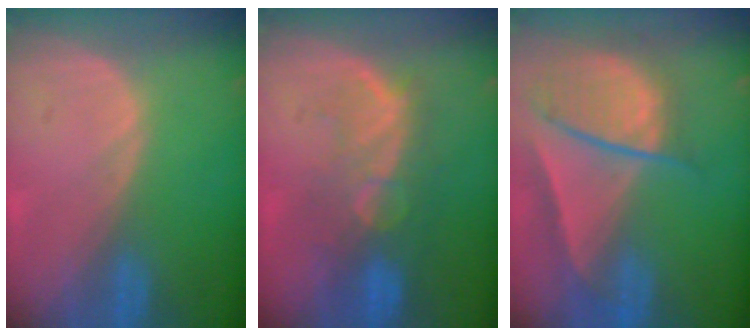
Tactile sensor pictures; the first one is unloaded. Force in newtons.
{"total": 9.9, "press": 8.4, "slide": 5.1}
{"total": 9.3, "press": 8.0, "slide": 4.8}